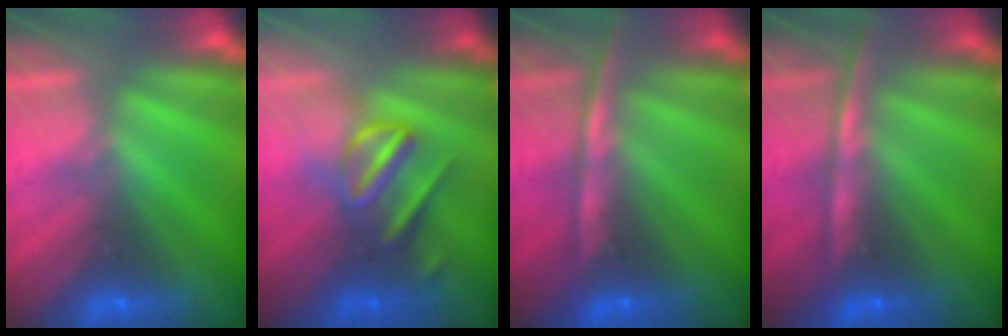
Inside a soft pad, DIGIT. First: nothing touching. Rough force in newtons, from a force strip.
{"total": 3.0}
{"total": 5.6}
{"total": 5.6}